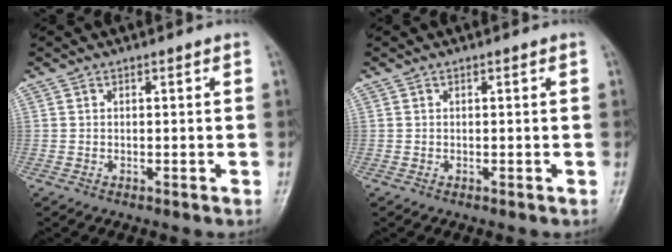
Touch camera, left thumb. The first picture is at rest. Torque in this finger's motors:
{"motor_torque": [0.00, 0.00, -0.02, -0.03, 0.00]}